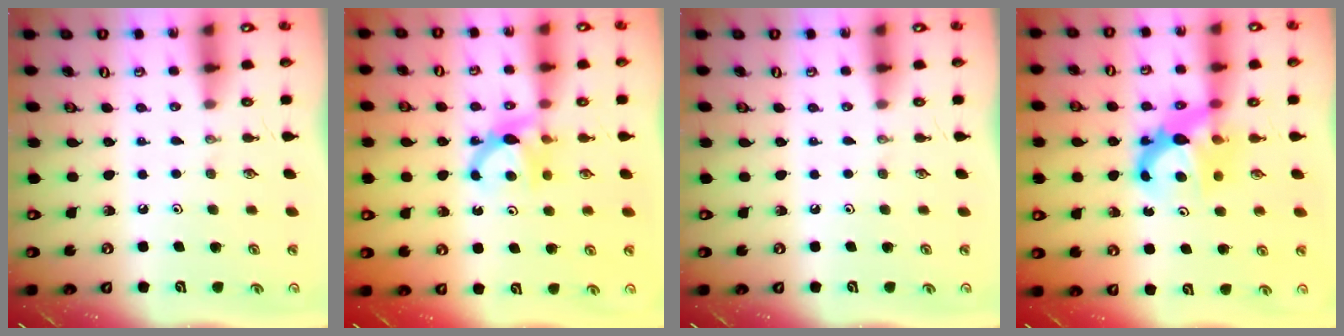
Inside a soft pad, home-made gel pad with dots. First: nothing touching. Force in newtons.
{"total": 7.0, "press": 7.0, "slide": 0.6}
{"total": 0.0}
{"total": 7.4, "press": 7.4, "slide": 0.5}